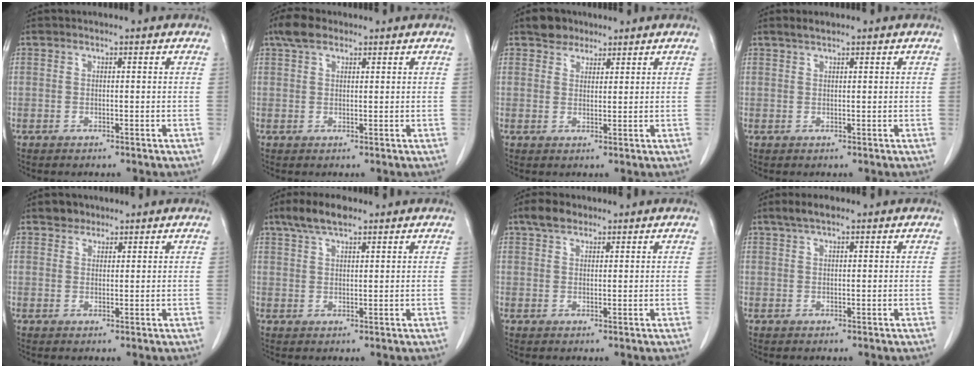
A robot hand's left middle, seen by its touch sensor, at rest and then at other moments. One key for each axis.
{"total": 3.4, "fx": 2.3, "fy": 1.6, "fz": 1.8, "tx": -0.042, "ty": 0.015, "tz": 0.045}
{"total": 3.2, "fx": 2.5, "fy": 1.9, "fz": 0.6, "tx": -0.012, "ty": 0.008, "tz": 0.041}
{"total": 1.3, "fx": 1.1, "fy": 0.1, "fz": 0.6, "tx": -0.016, "ty": 0.005, "tz": 0.025}
{"total": 2.1, "fx": 1.6, "fy": 1.3, "fz": 0.2, "tx": -0.002, "ty": 0.003, "tz": 0.025}
{"total": 5.5, "fx": 3.9, "fy": 1.5, "fz": 3.5, "tx": -0.076, "ty": 0.015, "tz": 0.073}
{"total": 3.1, "fx": 2.3, "fy": 1.5, "fz": 1.4, "tx": -0.032, "ty": 0.010, "tz": 0.041}
{"total": 2.7, "fx": 1.9, "fy": 0.6, "fz": 1.8, "tx": -0.040, "ty": 0.013, "tz": 0.037}